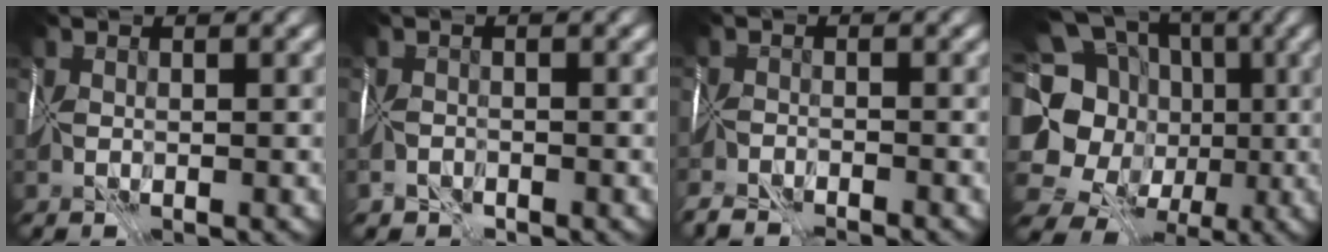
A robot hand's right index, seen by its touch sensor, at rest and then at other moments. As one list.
[{"total": 1.4, "force": [-1.2, 0.6, -0.3], "torque": [0.011, 0.000, -0.027]}, {"total": 5.4, "force": [-5.2, 1.0, 1.1], "torque": [-0.012, -0.011, -0.079]}, {"total": 18.8, "force": [0.1, 17.1, 7.8], "torque": [-0.170, 0.017, -0.020]}]